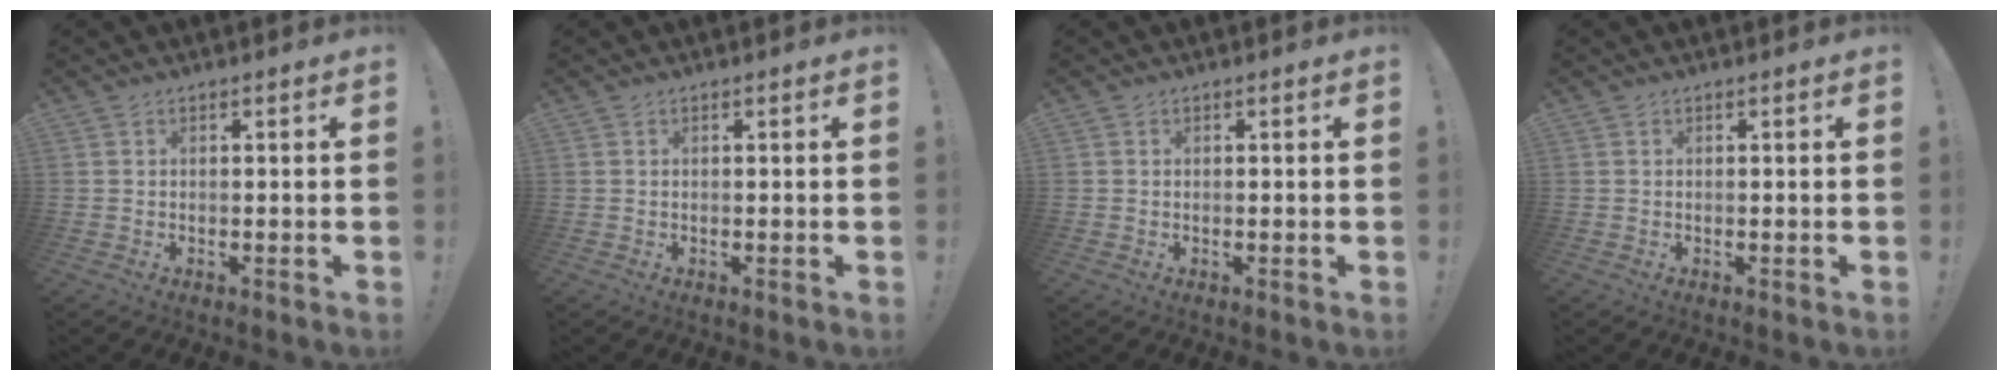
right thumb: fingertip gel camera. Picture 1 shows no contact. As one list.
[{"total": 0.0}, {"total": 0.0}, {"total": 0.0}]